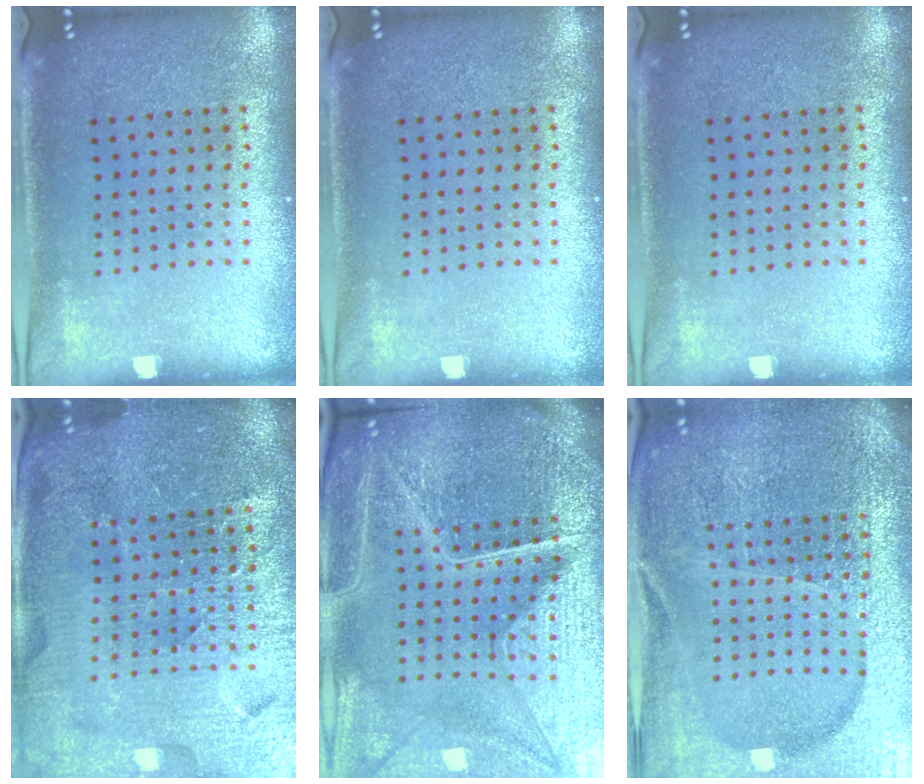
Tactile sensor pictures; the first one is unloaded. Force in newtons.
{"total": 0.0}
{"total": 0.0}
{"total": 5.2, "press": 4.8, "slide": 2.1}
{"total": 6.5, "press": 5.8, "slide": 3.1}
{"total": 5.7, "press": 5.1, "slide": 2.5}